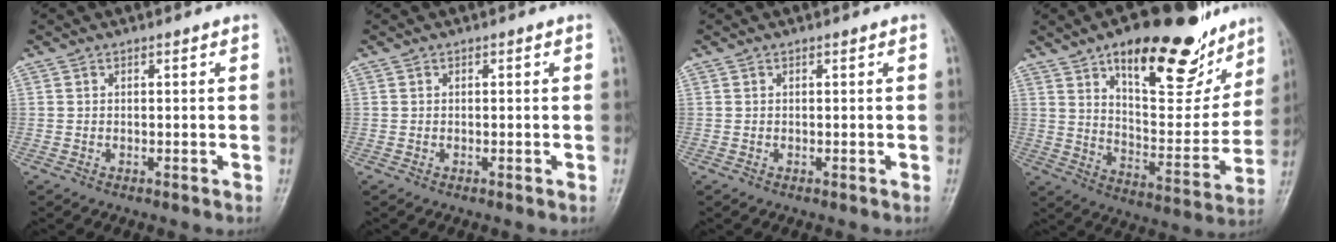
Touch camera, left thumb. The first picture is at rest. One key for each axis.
{"total": 0.0}
{"total": 0.0}
{"total": 25.3, "fx": 15.6, "fy": 10.5, "fz": 16.8, "tx": -0.187, "ty": -0.057, "tz": 0.237}